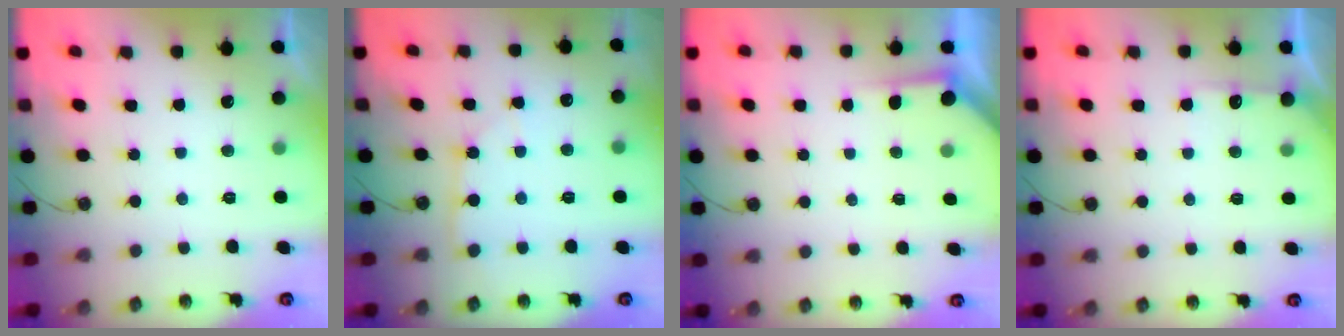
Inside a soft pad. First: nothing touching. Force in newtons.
{"total": 5.1, "press": 5.1, "slide": 0.6}
{"total": 2.5, "press": 2.5, "slide": 0.3}
{"total": 4.1, "press": 4.1, "slide": 0.4}